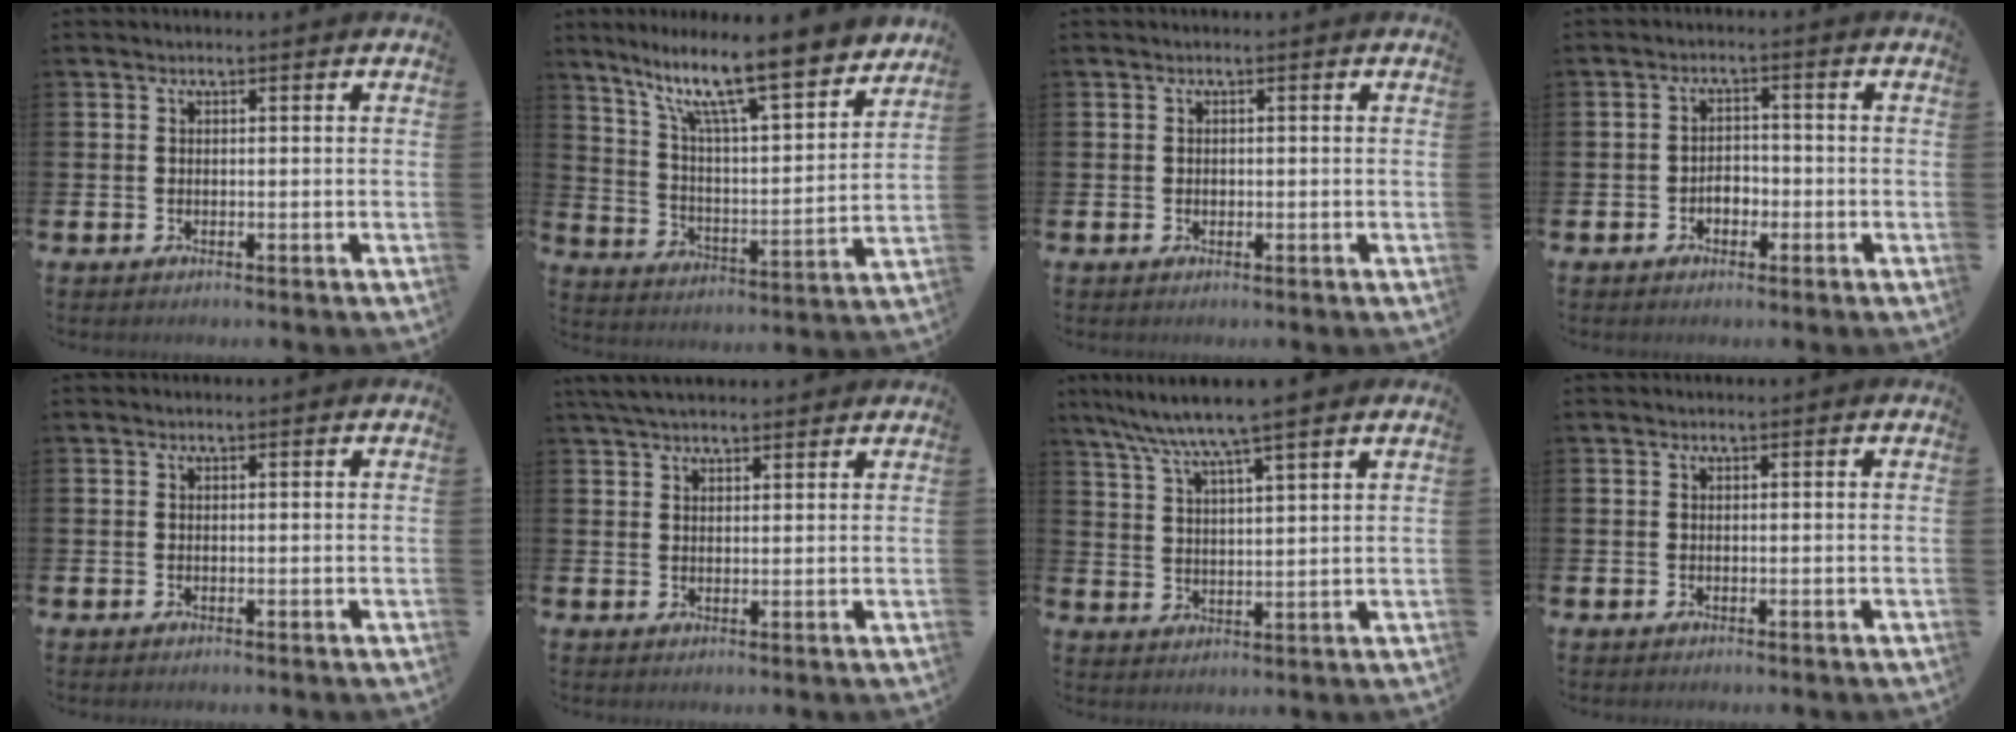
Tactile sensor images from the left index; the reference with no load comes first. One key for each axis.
{"total": 12.2, "fx": 9.8, "fy": 1.7, "fz": 7.1, "tx": -0.162, "ty": -0.066, "tz": 0.161}
{"total": 0.5, "fx": 0.0, "fy": 0.5, "fz": 0.2, "tx": -0.005, "ty": 0.004, "tz": -0.001}
{"total": 2.3, "fx": -1.1, "fy": 1.6, "fz": 1.2, "tx": -0.023, "ty": 0.005, "tz": -0.026}
{"total": 0.0}
{"total": 4.2, "fx": 3.8, "fy": 1.1, "fz": 1.4, "tx": -0.033, "ty": -0.008, "tz": 0.071}
{"total": 7.6, "fx": 6.8, "fy": -0.1, "fz": 3.4, "tx": -0.094, "ty": -0.027, "tz": 0.120}
{"total": 0.0}